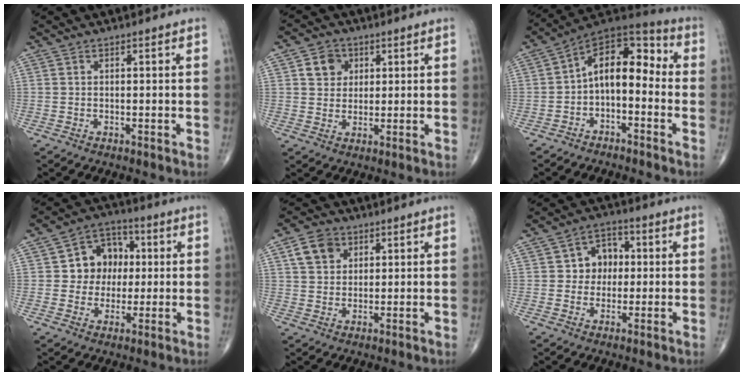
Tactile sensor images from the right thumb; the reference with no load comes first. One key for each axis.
{"total": 5.2, "fx": 1.9, "fy": 4.5, "fz": 1.9, "tx": -0.008, "ty": -0.004, "tz": 0.029}
{"total": 12.1, "fx": -1.7, "fy": 7.1, "fz": 9.6, "tx": -0.119, "ty": 0.063, "tz": -0.043}
{"total": 9.8, "fx": 1.1, "fy": 8.5, "fz": 4.8, "tx": -0.018, "ty": 0.013, "tz": 0.013}
{"total": 6.2, "fx": 2.7, "fy": 4.8, "fz": 2.9, "tx": -0.030, "ty": -0.005, "tz": 0.048}
{"total": 6.8, "fx": 0.7, "fy": 5.8, "fz": 3.4, "tx": -0.012, "ty": 0.012, "tz": 0.003}